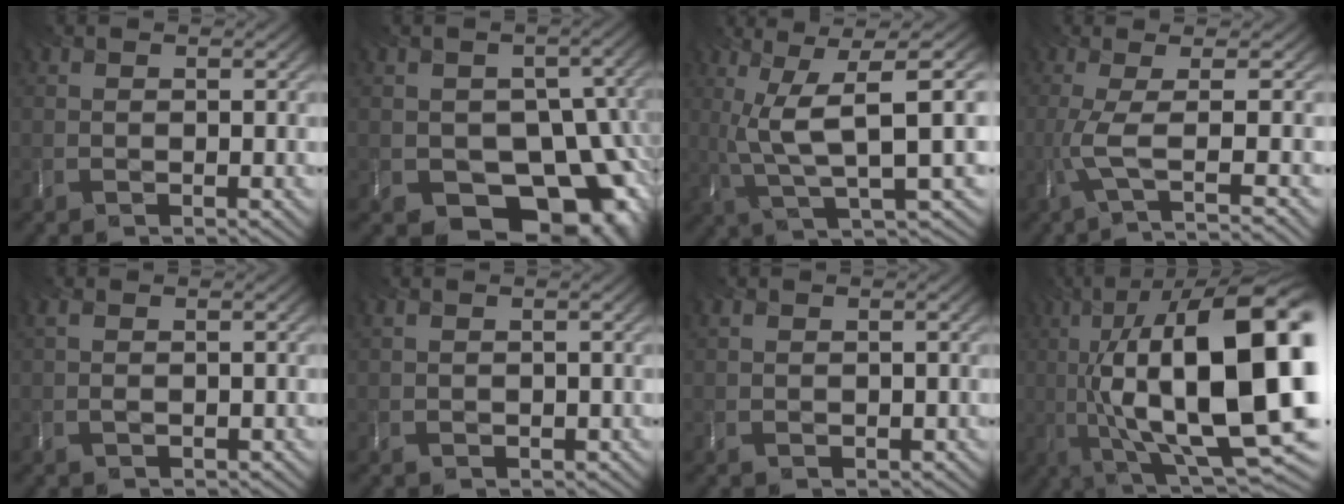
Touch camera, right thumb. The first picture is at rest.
{"total": 14.2, "force": [-5.9, 10.0, 8.1], "torque": [-0.095, -0.016, -0.064]}
{"total": 9.0, "force": [1.3, 1.6, 8.8], "torque": [-0.165, 0.022, 0.031]}
{"total": 4.4, "force": [-0.8, 0.8, 4.3], "torque": [-0.085, 0.001, -0.022]}
{"total": 0.0}
{"total": 0.5, "force": [0.2, 0.4, -0.3], "torque": [-0.001, 0.000, 0.010]}
{"total": 0.8, "force": [0.3, 0.2, -0.7], "torque": [0.003, -0.001, 0.009]}
{"total": 19.9, "force": [-0.2, 8.1, 18.1], "torque": [-0.293, 0.014, -0.005]}